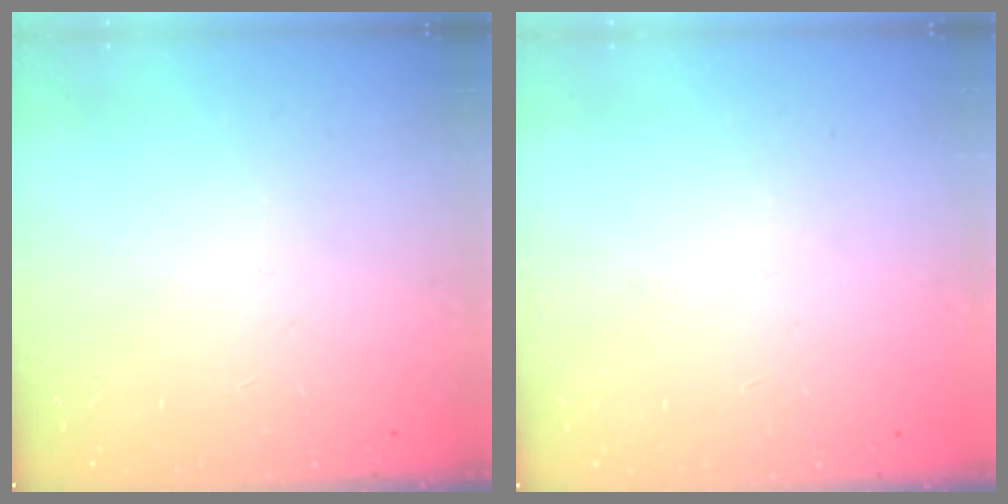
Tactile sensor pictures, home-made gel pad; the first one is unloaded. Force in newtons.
{"total": 1.5, "press": 1.5, "slide": 0.1}